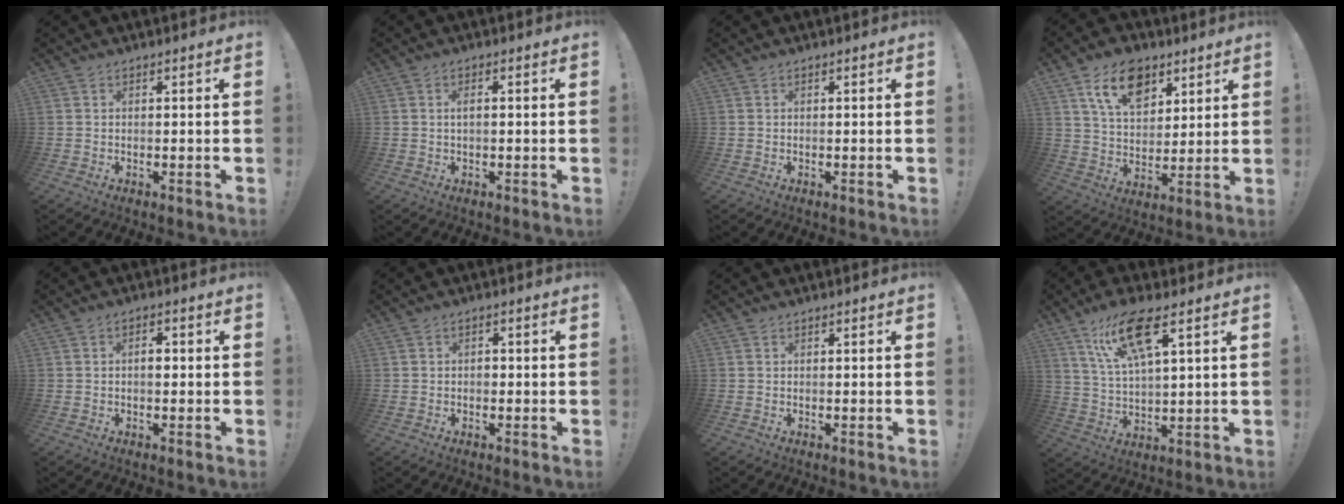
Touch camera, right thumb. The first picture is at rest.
{"total": 1.7, "force": [0.1, 0.3, 1.7], "torque": [-0.023, 0.000, -0.002]}
{"total": 0.0}
{"total": 14.0, "force": [7.8, 8.6, 7.8], "torque": [-0.119, -0.028, 0.144]}
{"total": 2.4, "force": [-0.3, 1.3, 2.0], "torque": [-0.023, 0.002, -0.011]}
{"total": 1.2, "force": [-0.6, 0.9, 0.6], "torque": [-0.009, 0.003, -0.012]}
{"total": 0.0}
{"total": 13.6, "force": [7.8, 3.6, 10.6], "torque": [-0.198, -0.018, 0.135]}